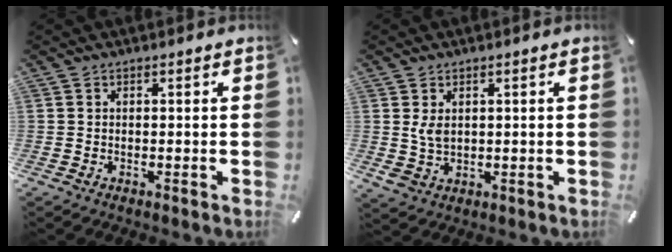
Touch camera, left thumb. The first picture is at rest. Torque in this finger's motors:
{"motor_torque": [0.53, 0.53, 0.55, -0.07, 0.04]}